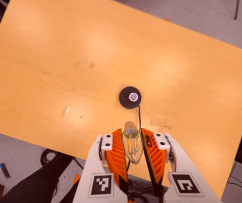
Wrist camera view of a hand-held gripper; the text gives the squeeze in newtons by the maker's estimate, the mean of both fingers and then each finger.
{"total": 13.7, "left": 14.4, "right": 13.1}